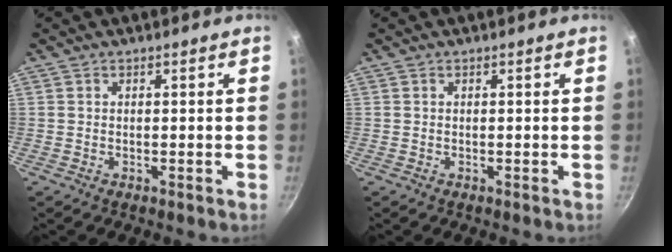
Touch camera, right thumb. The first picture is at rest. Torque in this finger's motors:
{"motor_torque": [-0.04, -0.02, 0.00, 0.00, 0.00]}